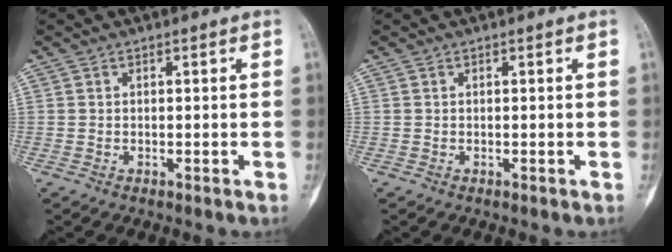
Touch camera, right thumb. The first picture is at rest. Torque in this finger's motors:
{"motor_torque": [0.44, 0.08, 0.04, -0.13, 0.07]}